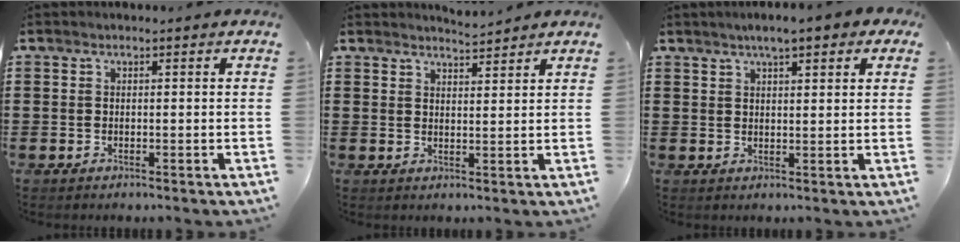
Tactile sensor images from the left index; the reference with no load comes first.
{"total": 3.0, "force": [3.0, -0.2, 0.4], "torque": [-0.015, -0.009, 0.056]}
{"total": 3.8, "force": [2.6, 0.7, 2.7], "torque": [-0.059, 0.008, 0.044]}